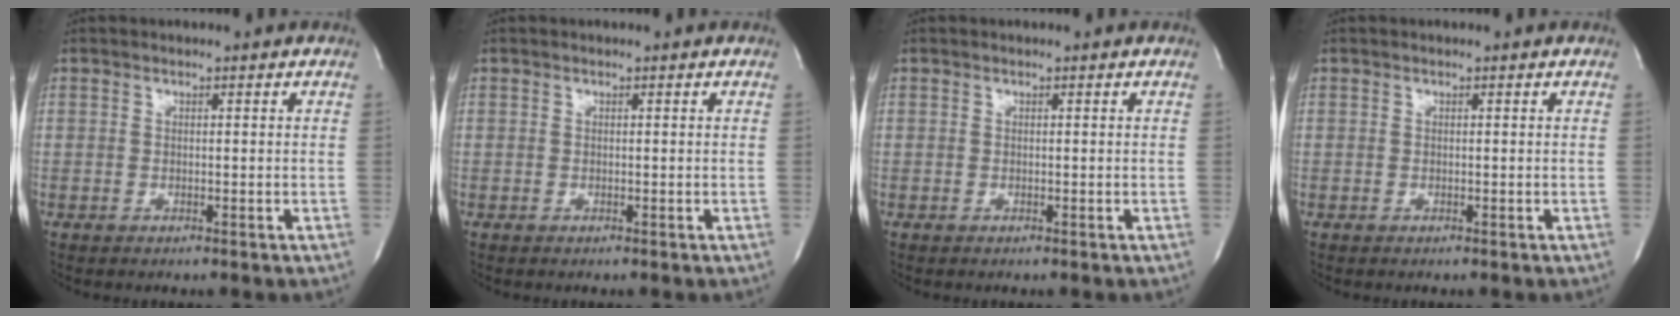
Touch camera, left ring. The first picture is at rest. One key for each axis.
{"total": 0.0}
{"total": 0.0}
{"total": 0.0}